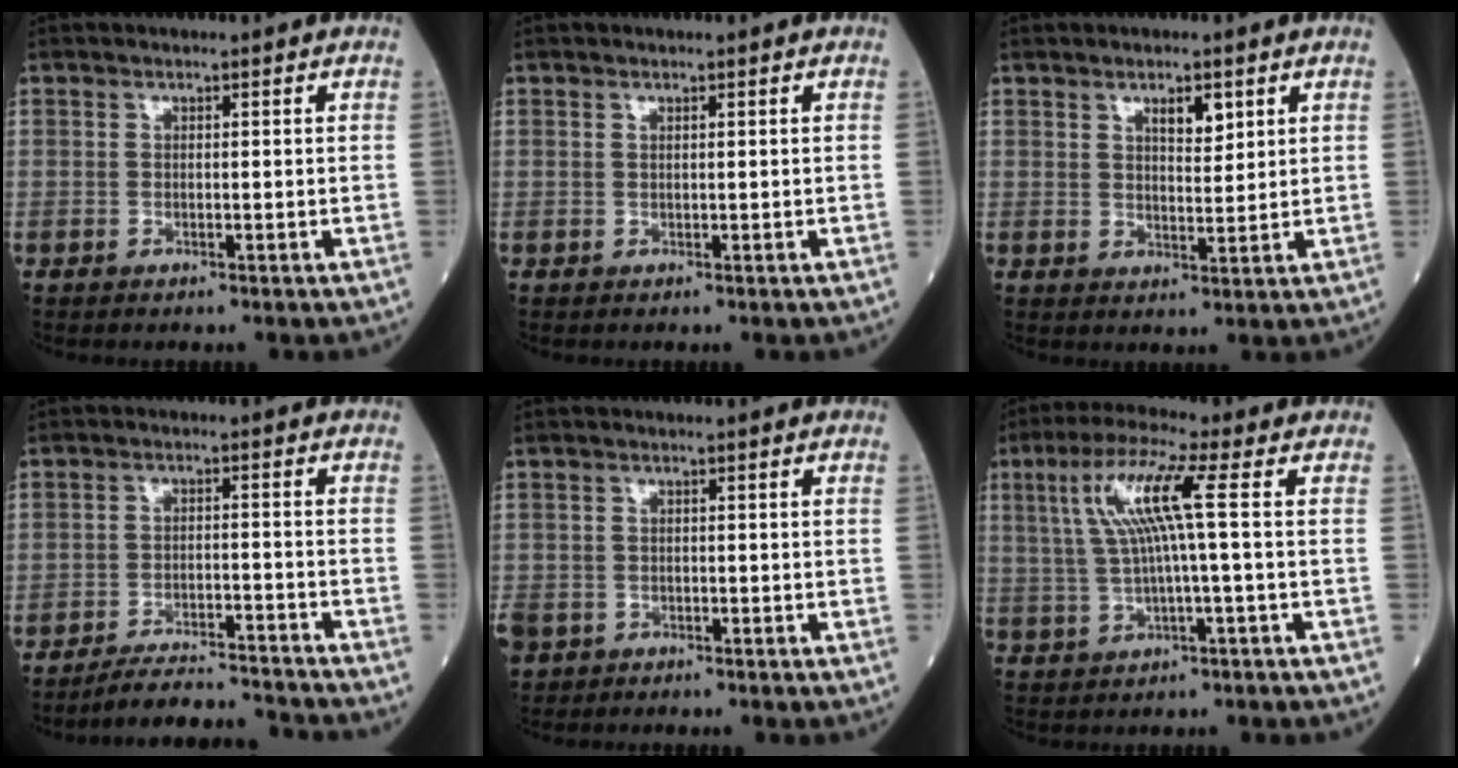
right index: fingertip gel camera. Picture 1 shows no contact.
{"total": 0.0}
{"total": 3.7, "force": [2.0, 1.3, 2.8], "torque": [-0.044, -0.002, 0.034]}
{"total": 9.9, "force": [-9.8, -0.7, 1.8], "torque": [-0.023, -0.001, -0.158]}
{"total": 6.7, "force": [-3.9, 5.2, 2.0], "torque": [-0.064, -0.004, -0.066]}
{"total": 8.7, "force": [1.6, -0.5, 8.6], "torque": [-0.175, 0.020, 0.034]}